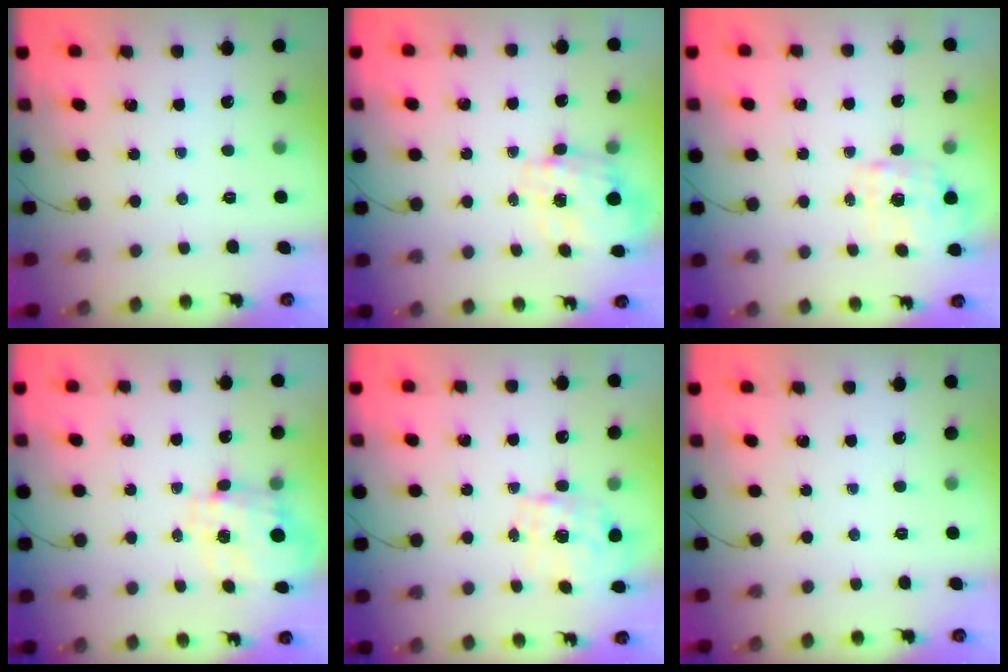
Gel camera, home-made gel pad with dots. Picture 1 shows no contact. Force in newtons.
{"total": 2.7, "press": 2.6, "slide": 1.0}
{"total": 1.9, "press": 1.8, "slide": 0.5}
{"total": 3.4, "press": 3.2, "slide": 1.1}
{"total": 1.6, "press": 1.4, "slide": 0.7}
{"total": 0.0}